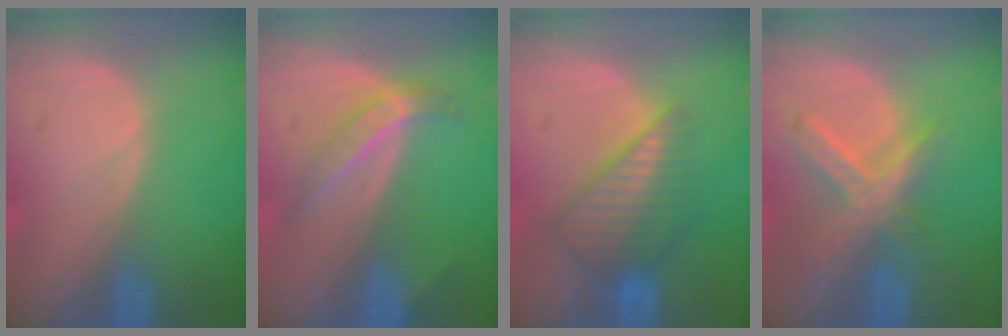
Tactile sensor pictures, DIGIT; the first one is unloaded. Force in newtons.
{"total": 4.3, "press": 4.0, "slide": 1.6}
{"total": 6.6, "press": 6.5, "slide": 1.2}
{"total": 7.0, "press": 6.2, "slide": 3.3}